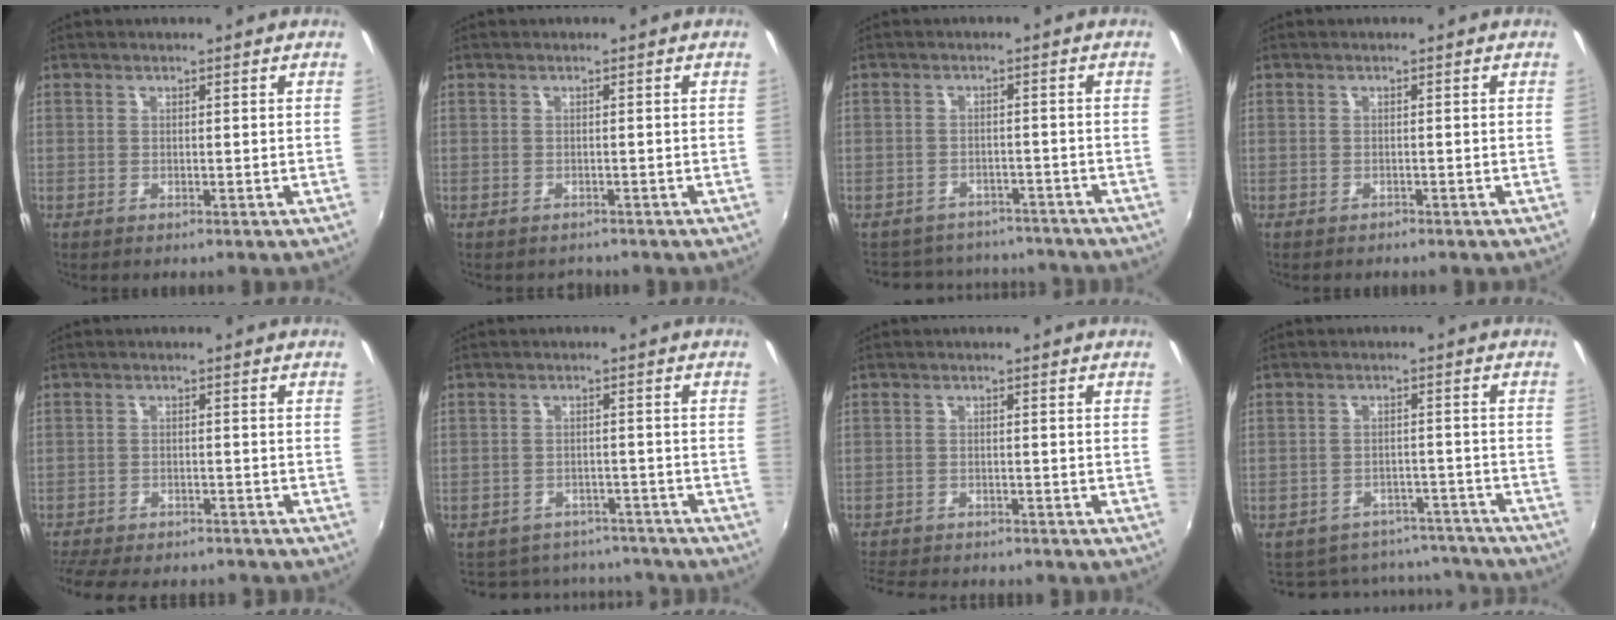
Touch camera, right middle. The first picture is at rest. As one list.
[{"total": 1.2, "force": [-1.0, 0.7, -0.1], "torque": [-0.002, 0.000, -0.014]}, {"total": 11.4, "force": [-9.8, 5.3, 2.6], "torque": [-0.067, 0.027, -0.128]}, {"total": 0.6, "force": [-0.6, 0.1, -0.1], "torque": [-0.001, 0.000, -0.009]}, {"total": 14.9, "force": [-12.9, 4.5, 6.0], "torque": [-0.142, -0.019, -0.188]}, {"total": 13.8, "force": [-11.9, 6.2, 2.9], "torque": [-0.072, 0.038, -0.145]}, {"total": 10.6, "force": [-9.5, 2.8, 3.6], "torque": [-0.098, -0.016, -0.149]}, {"total": 15.7, "force": [-13.8, 6.8, 3.1], "torque": [-0.071, 0.049, -0.160]}]